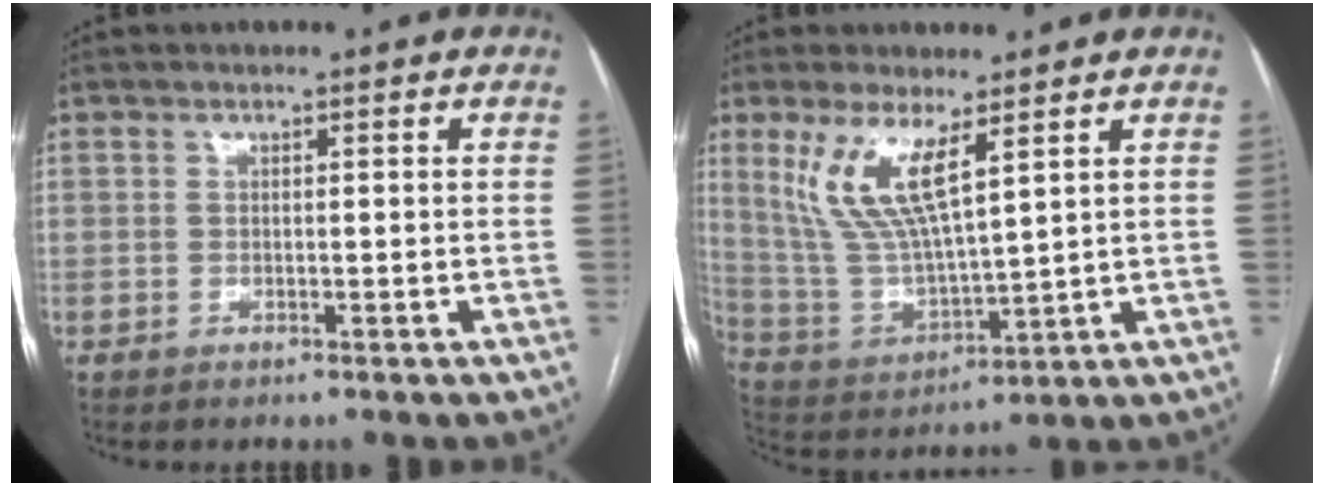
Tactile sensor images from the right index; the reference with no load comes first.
{"total": 10.8, "force": [5.6, 2.2, 9.0], "torque": [-0.203, -0.005, 0.121]}